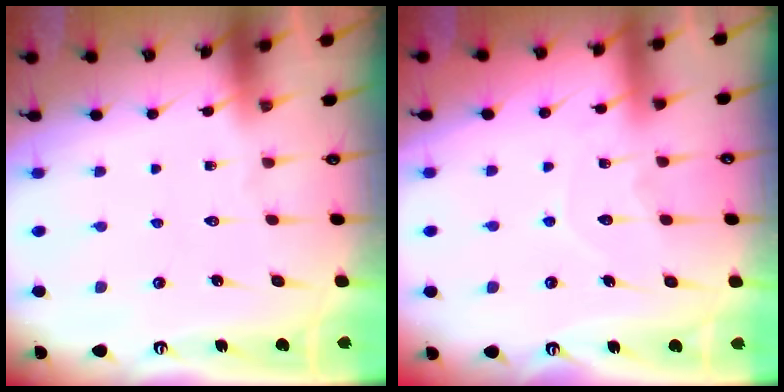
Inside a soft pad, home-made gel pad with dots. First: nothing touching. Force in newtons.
{"total": 7.3, "press": 7.3, "slide": 0.8}